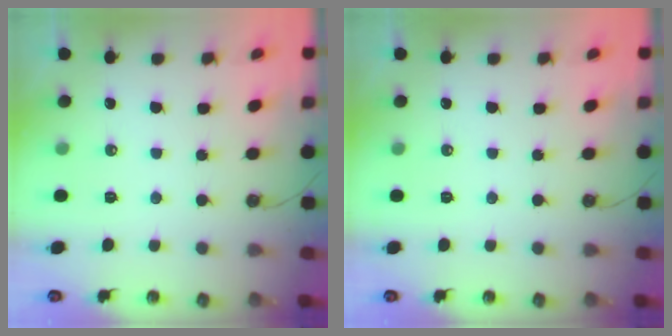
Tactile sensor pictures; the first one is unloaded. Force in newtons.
{"total": 0.0}